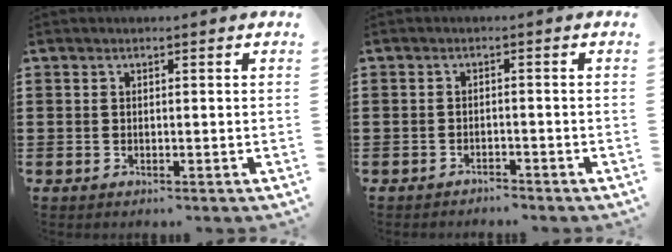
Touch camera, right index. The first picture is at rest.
{"total": 1.6, "force": [-1.6, 0.2, 0.0], "torque": [-0.005, 0.001, -0.035]}